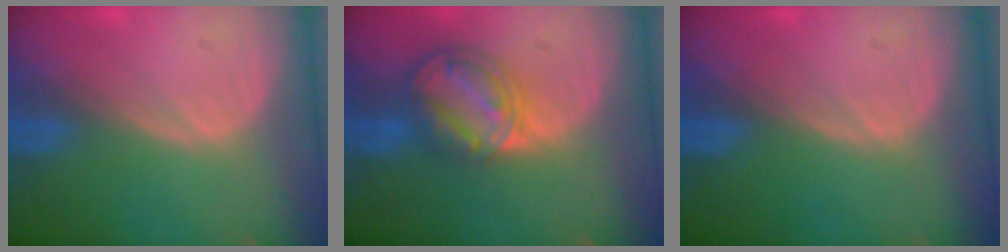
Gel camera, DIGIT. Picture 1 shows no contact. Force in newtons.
{"total": 8.2, "press": 6.9, "slide": 4.4}
{"total": 0.0}